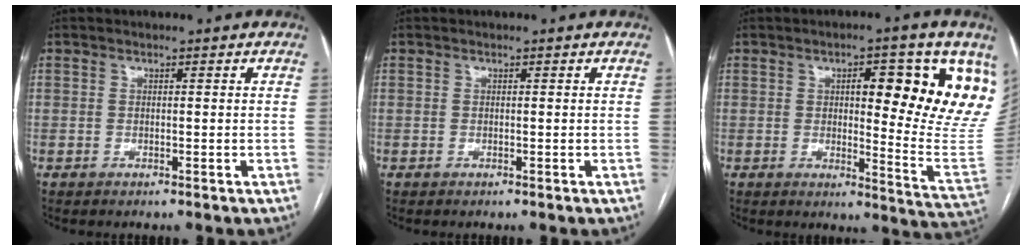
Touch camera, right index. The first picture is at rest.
{"total": 0.0}
{"total": 17.7, "force": [6.9, 3.4, 16.0], "torque": [-0.167, -0.004, 0.086]}